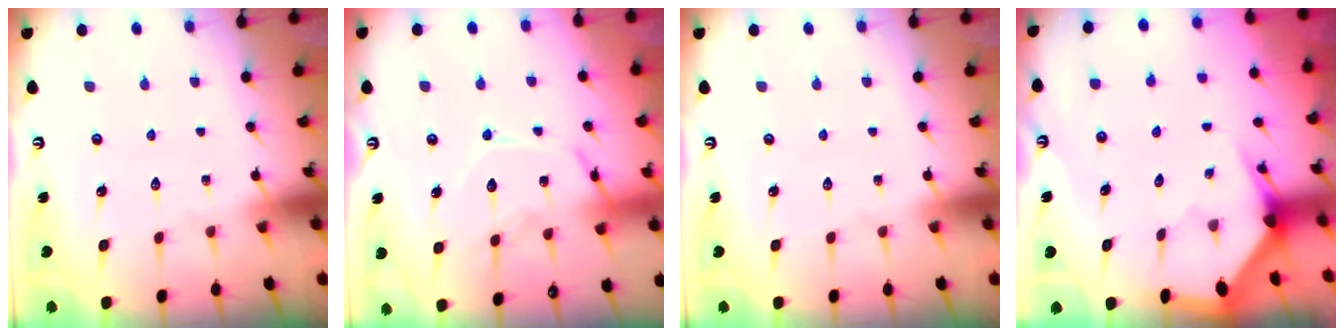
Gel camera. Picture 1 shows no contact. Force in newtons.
{"total": 13.7, "press": 13.6, "slide": 1.2}
{"total": 0.0}
{"total": 2.9, "press": 2.9, "slide": 0.2}